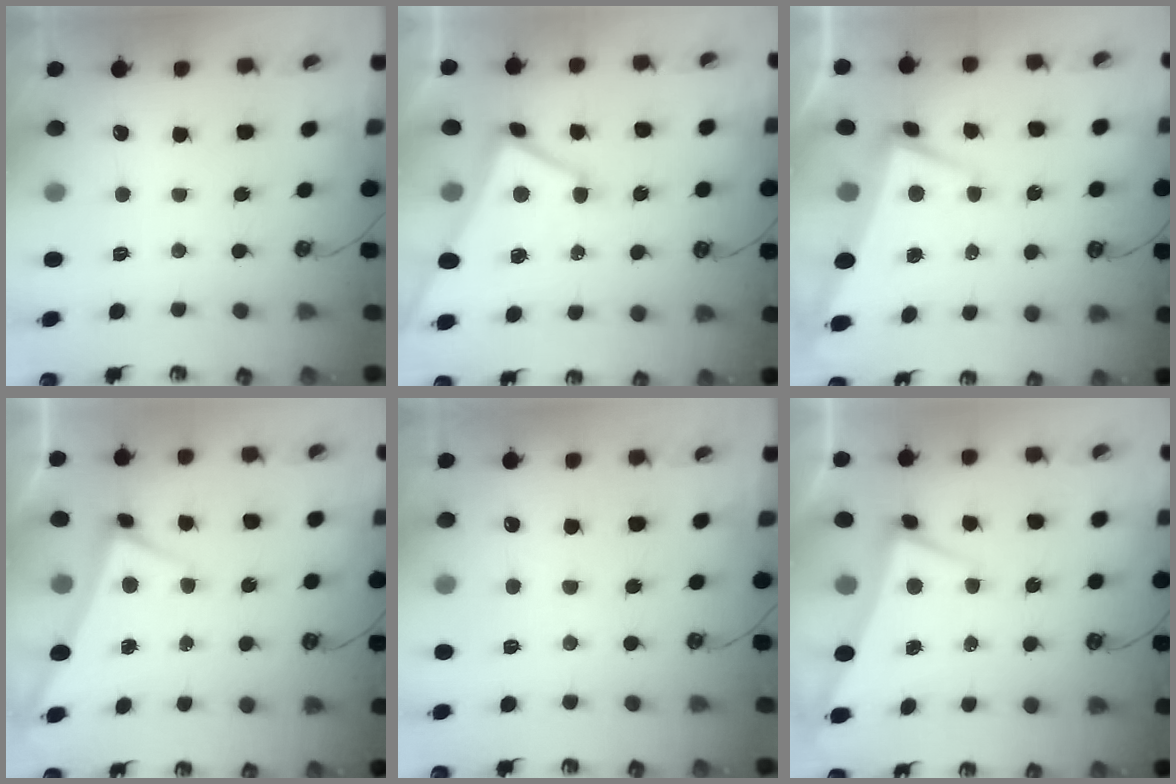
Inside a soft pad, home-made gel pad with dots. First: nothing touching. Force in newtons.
{"total": 2.6, "press": 2.5, "slide": 0.8}
{"total": 2.2, "press": 0.3, "slide": 2.1}
{"total": 2.8, "press": 2.8, "slide": 0.5}
{"total": 0.0}
{"total": 1.8, "press": 0.8, "slide": 1.6}